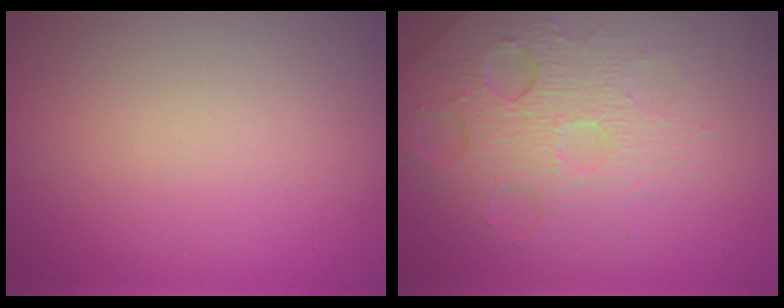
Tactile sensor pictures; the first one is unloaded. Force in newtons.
{"total": 5.1, "press": 4.2, "slide": 2.9}